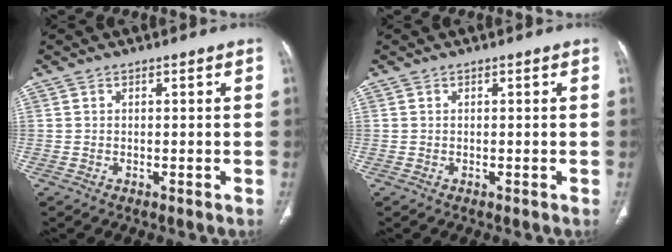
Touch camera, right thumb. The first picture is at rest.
{"total": 0.0}